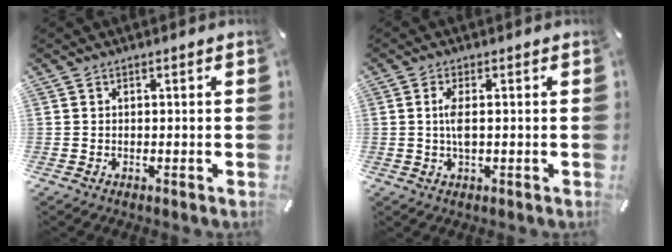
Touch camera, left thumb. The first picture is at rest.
{"total": 4.1, "force": [0.1, 1.2, 3.9], "torque": [-0.081, -0.003, -0.001]}